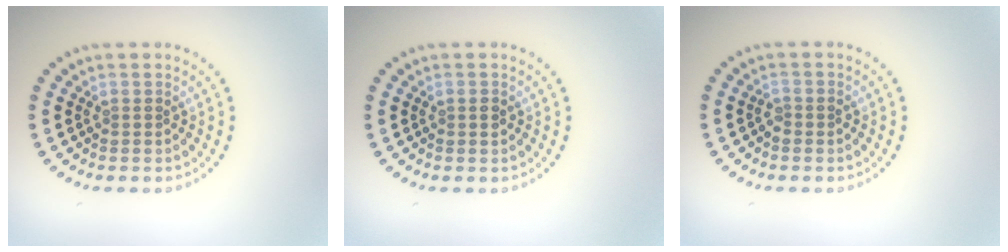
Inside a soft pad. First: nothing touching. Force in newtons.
{"total": 1.1, "press": 1.1, "slide": 0.1}
{"total": 0.9, "press": 0.9, "slide": 0.3}